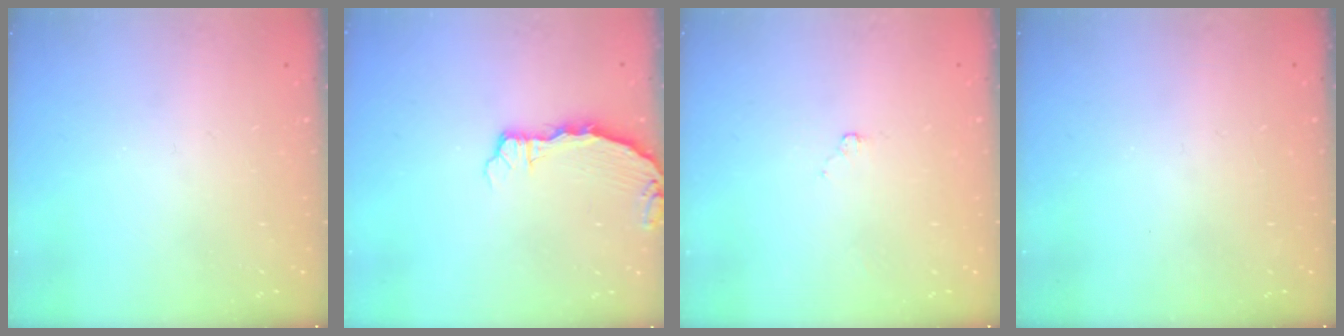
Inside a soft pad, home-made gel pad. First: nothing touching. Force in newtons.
{"total": 2.6, "press": 2.5, "slide": 0.3}
{"total": 1.3, "press": 1.3, "slide": 0.3}
{"total": 0.0}